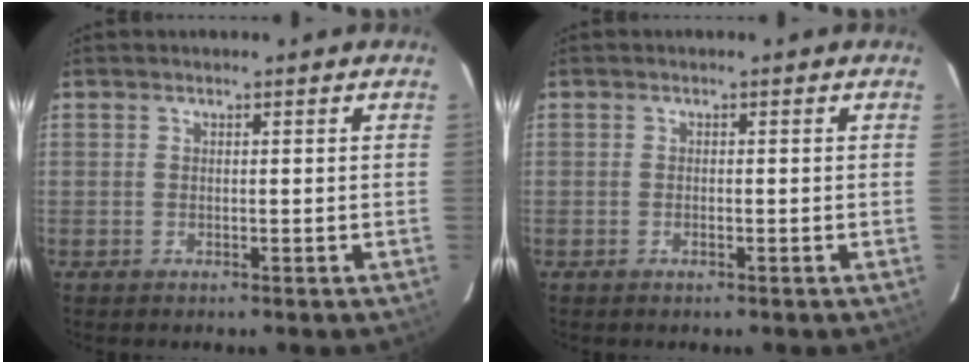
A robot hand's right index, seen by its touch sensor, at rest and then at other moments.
{"total": 0.6, "force": [-0.3, 0.1, 0.5], "torque": [-0.011, 0.000, -0.004]}